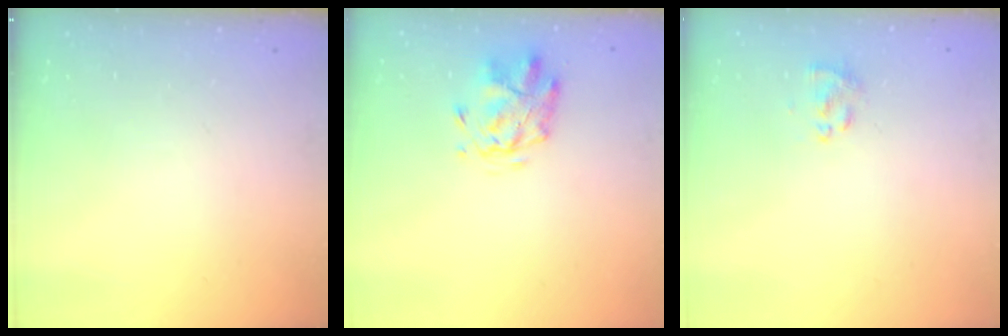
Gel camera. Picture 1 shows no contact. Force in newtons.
{"total": 2.9, "press": 2.5, "slide": 1.5}
{"total": 1.4, "press": 1.3, "slide": 0.6}